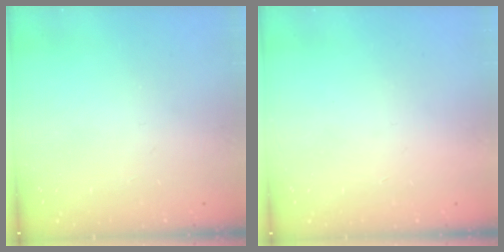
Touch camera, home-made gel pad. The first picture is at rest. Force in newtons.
{"total": 1.5, "press": 1.5, "slide": 0.1}